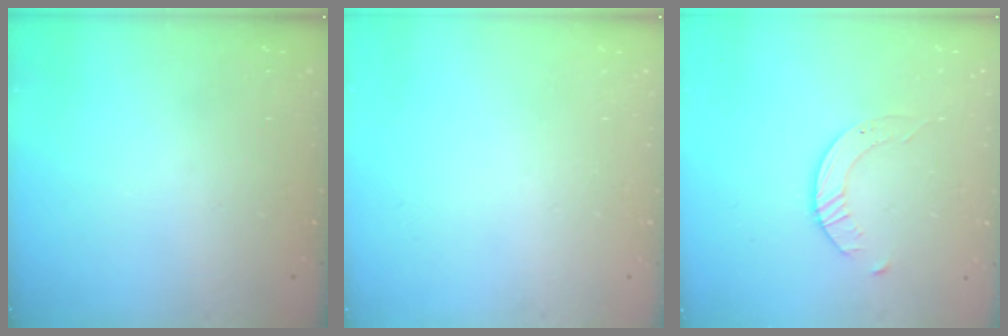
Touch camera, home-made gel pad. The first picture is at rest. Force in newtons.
{"total": 0.0}
{"total": 2.7, "press": 2.7, "slide": 0.3}